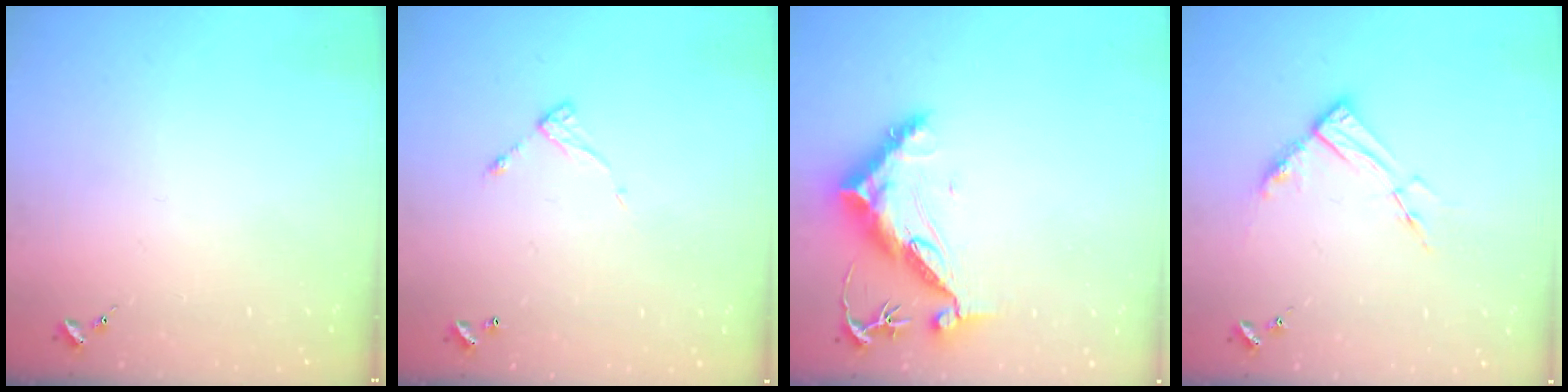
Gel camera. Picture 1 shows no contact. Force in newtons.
{"total": 6.4, "press": 6.4, "slide": 0.4}
{"total": 12.9, "press": 12.8, "slide": 0.9}
{"total": 8.9, "press": 8.9, "slide": 0.8}